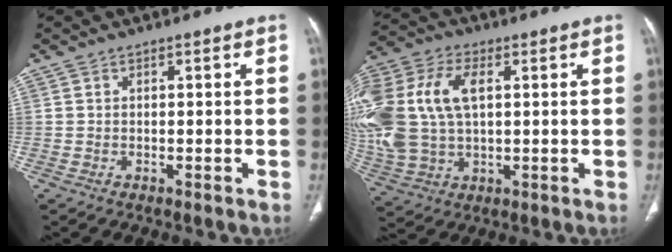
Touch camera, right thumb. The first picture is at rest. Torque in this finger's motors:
{"motor_torque": [2.48, 2.53, 2.39, 0.38, 0.87]}